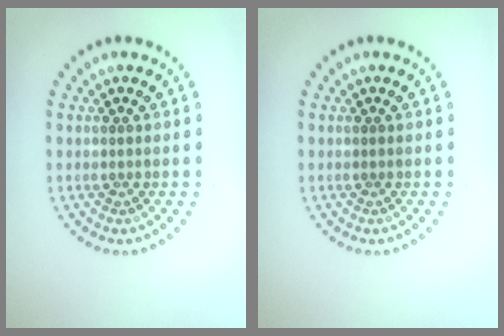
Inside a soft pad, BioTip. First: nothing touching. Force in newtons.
{"total": 0.0}